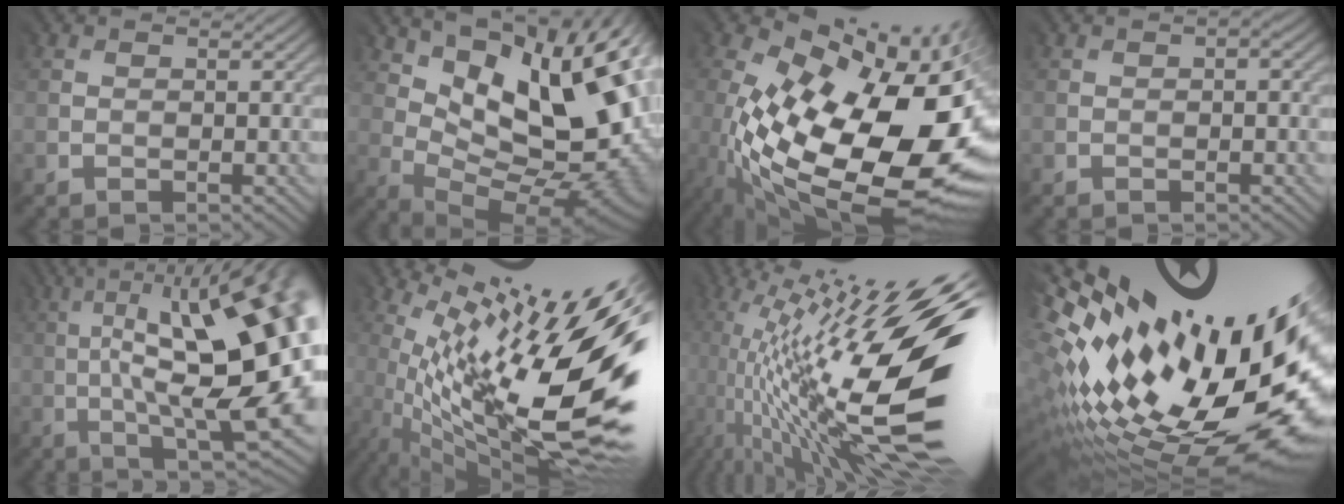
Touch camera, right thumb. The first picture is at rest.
{"total": 17.7, "force": [6.0, 7.8, 14.7], "torque": [-0.220, 0.034, 0.100]}
{"total": 19.6, "force": [-3.9, 9.5, 16.7], "torque": [-0.313, -0.053, -0.045]}
{"total": 0.6, "force": [-0.1, 0.3, 0.5], "torque": [-0.001, -0.001, 0.001]}
{"total": 19.1, "force": [0.8, 5.8, 18.1], "torque": [-0.260, 0.028, 0.013]}
{"total": 18.5, "force": [-0.6, 4.5, 17.9], "torque": [-0.277, -0.021, -0.003]}
{"total": 19.7, "force": [-0.1, 6.0, 18.8], "torque": [-0.342, -0.006, -0.010]}
{"total": 19.8, "force": [3.5, 8.9, 17.4], "torque": [-0.280, -0.035, 0.090]}